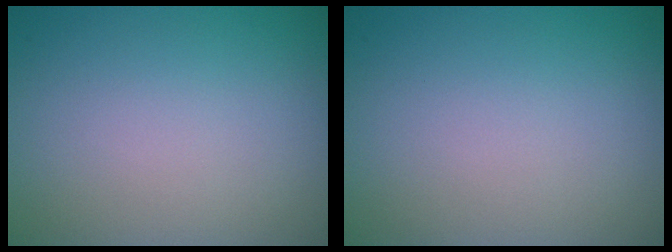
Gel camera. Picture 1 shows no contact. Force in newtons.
{"total": 0.0}